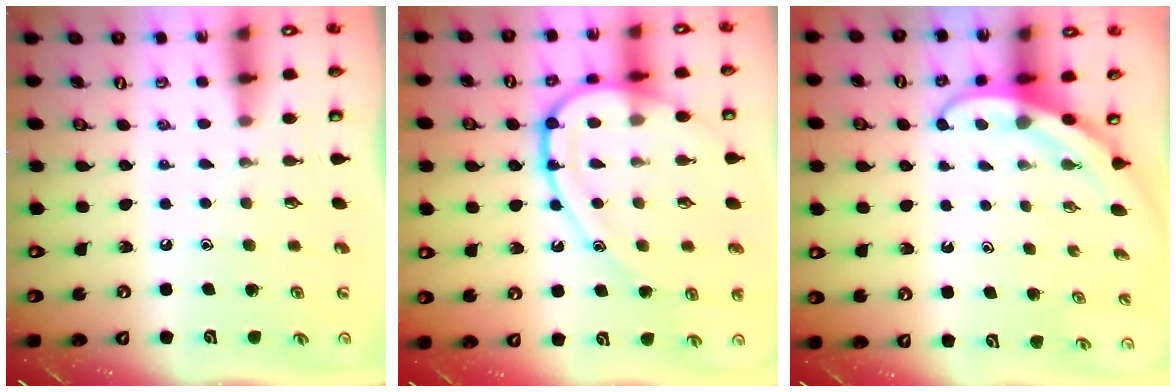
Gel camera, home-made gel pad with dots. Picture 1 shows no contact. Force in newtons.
{"total": 16.0, "press": 16.0, "slide": 1.5}
{"total": 3.9, "press": 3.9, "slide": 0.3}